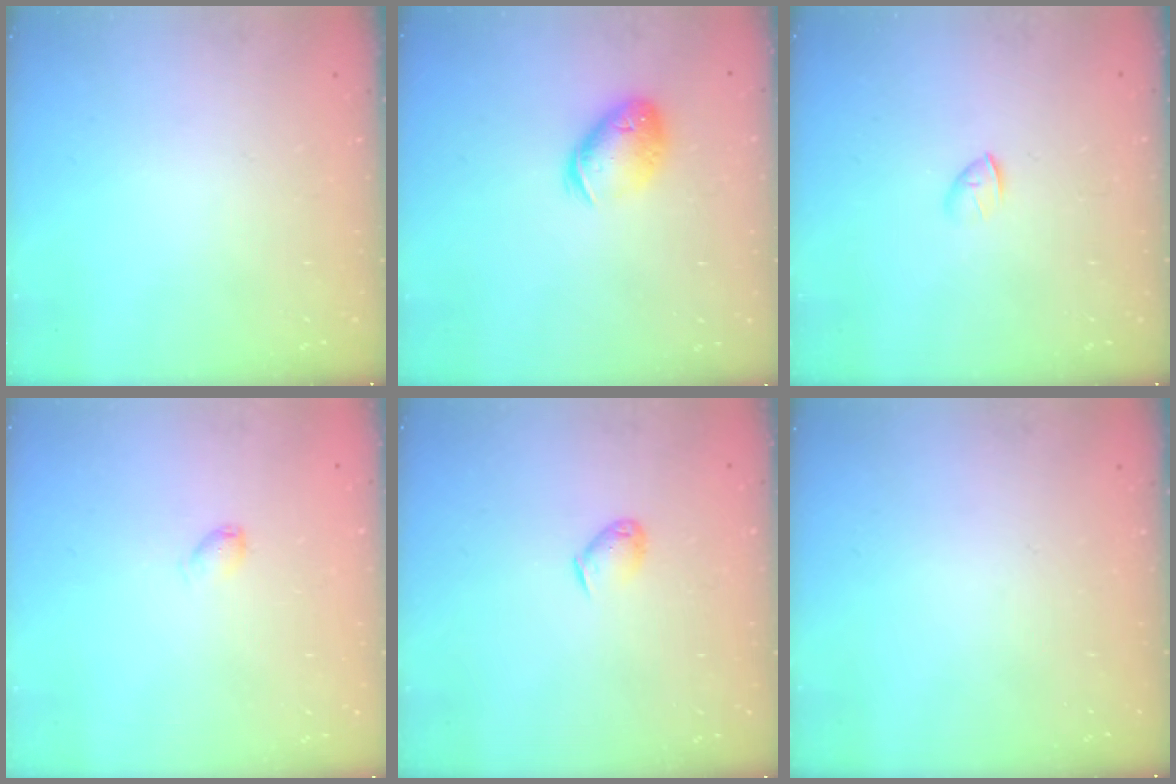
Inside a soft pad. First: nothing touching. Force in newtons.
{"total": 12.4, "press": 12.3, "slide": 1.9}
{"total": 1.7, "press": 1.6, "slide": 0.6}
{"total": 2.9, "press": 2.9, "slide": 0.4}
{"total": 3.7, "press": 3.7, "slide": 0.7}
{"total": 0.0}